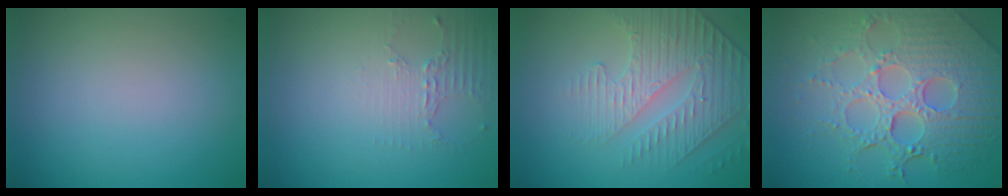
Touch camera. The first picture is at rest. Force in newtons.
{"total": 2.1, "press": 1.5, "slide": 1.5}
{"total": 4.1, "press": 3.7, "slide": 1.8}
{"total": 8.3, "press": 6.0, "slide": 5.7}